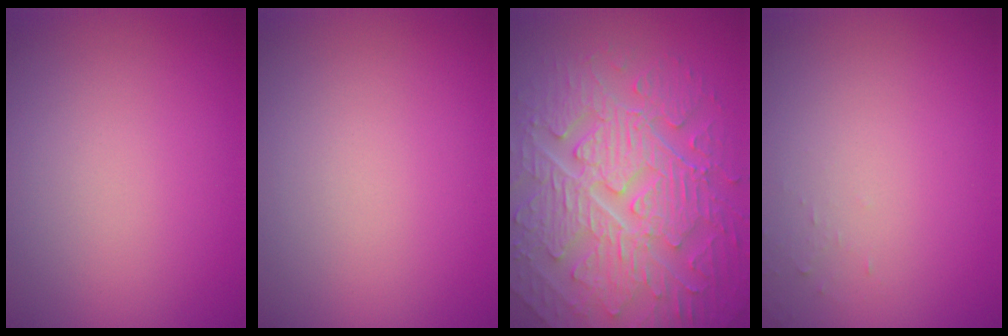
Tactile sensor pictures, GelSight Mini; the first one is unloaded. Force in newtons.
{"total": 0.0}
{"total": 10.1, "press": 6.7, "slide": 7.5}
{"total": 0.6, "press": 0.6, "slide": 0.1}